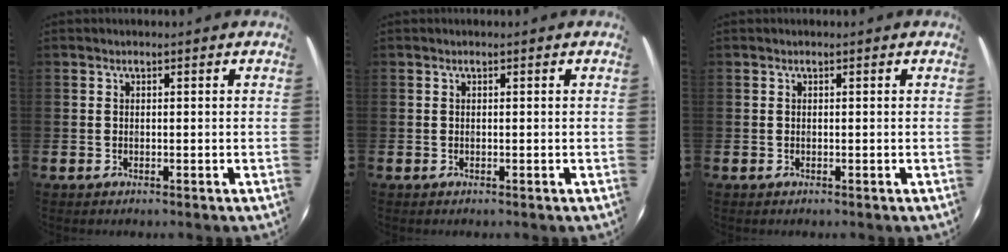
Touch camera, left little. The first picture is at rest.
{"total": 0.0}
{"total": 0.0}